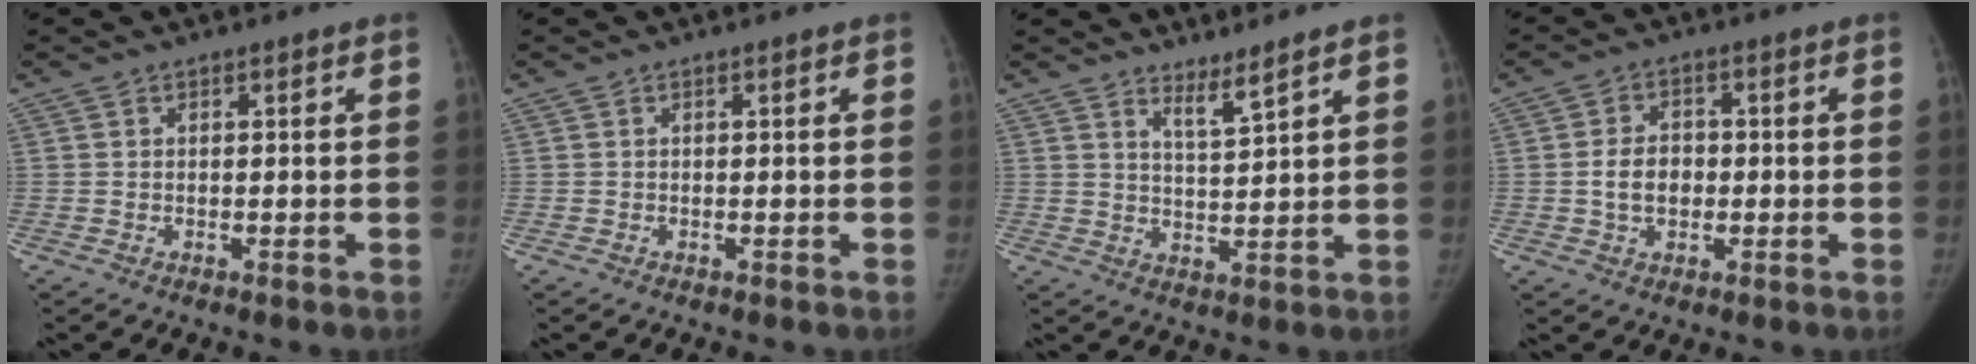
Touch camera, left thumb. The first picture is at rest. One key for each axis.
{"total": 0.0}
{"total": 3.7, "fx": 3.2, "fy": -0.2, "fz": 1.9, "tx": -0.034, "ty": -0.040, "tz": 0.061}
{"total": 5.6, "fx": -0.6, "fy": 4.1, "fz": 3.8, "tx": -0.056, "ty": 0.012, "tz": -0.011}